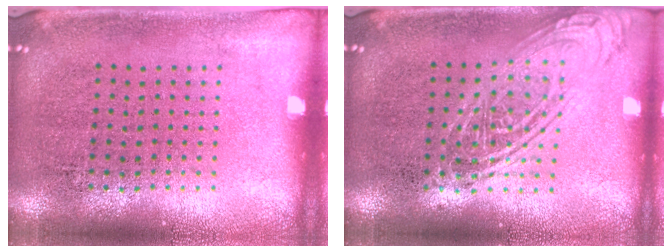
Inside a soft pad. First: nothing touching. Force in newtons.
{"total": 2.1, "press": 2.1, "slide": 0.1}